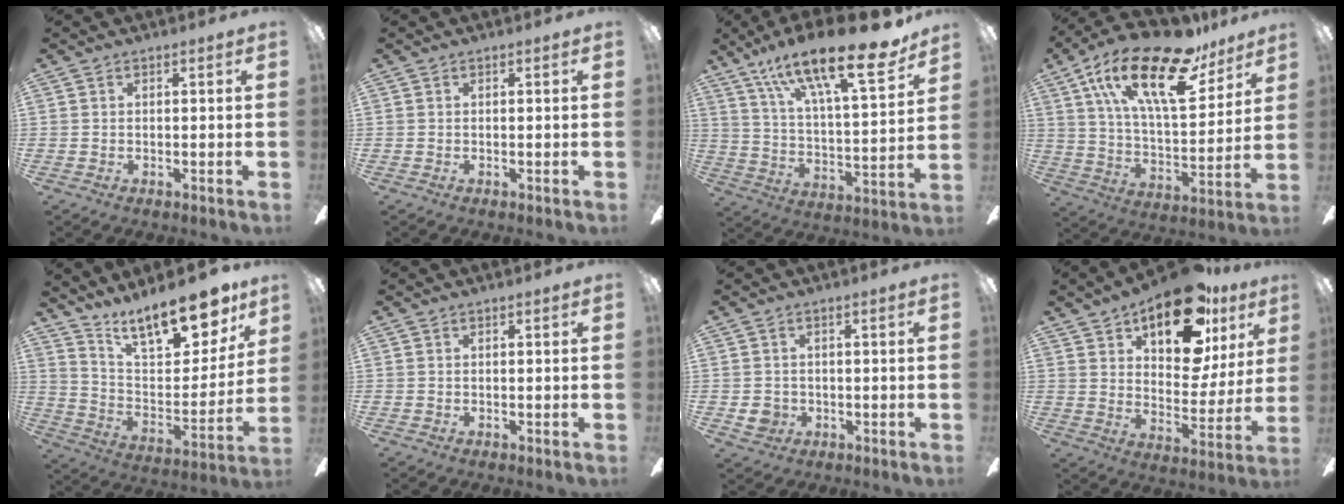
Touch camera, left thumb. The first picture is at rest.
{"total": 0.0}
{"total": 24.7, "force": [17.0, 6.6, 16.7], "torque": [-0.272, -0.100, 0.276]}
{"total": 24.5, "force": [14.9, 9.6, 16.9], "torque": [-0.296, -0.076, 0.252]}
{"total": 19.2, "force": [14.4, 7.4, 10.3], "torque": [-0.155, -0.099, 0.249]}
{"total": 0.0}
{"total": 3.2, "force": [-0.4, 3.1, 0.8], "torque": [-0.016, 0.001, -0.009]}
{"total": 20.7, "force": [13.4, 9.7, 12.5], "torque": [-0.178, -0.071, 0.223]}